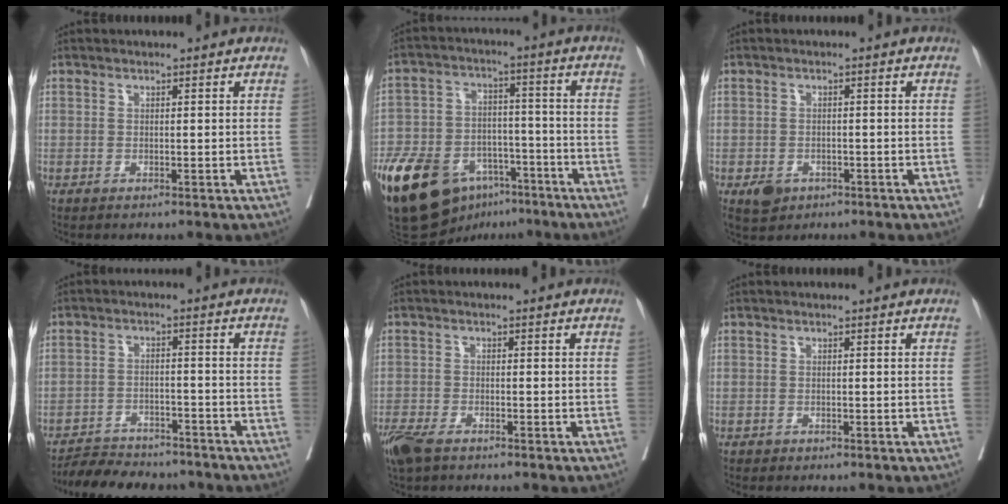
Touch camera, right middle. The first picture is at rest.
{"total": 18.0, "force": [-10.9, 10.2, 10.0], "torque": [-0.187, 0.016, -0.180]}
{"total": 3.2, "force": [-1.8, 2.4, 1.3], "torque": [-0.018, 0.002, -0.021]}
{"total": 10.5, "force": [-9.7, 3.0, 2.6], "torque": [-0.035, 0.010, -0.139]}
{"total": 6.3, "force": [-4.6, 2.2, 3.7], "torque": [-0.076, -0.014, -0.086]}
{"total": 0.0}